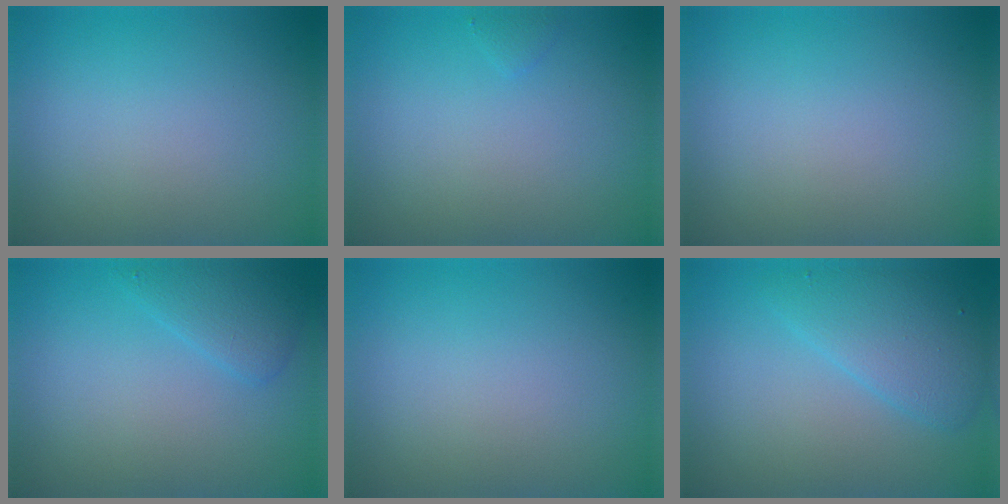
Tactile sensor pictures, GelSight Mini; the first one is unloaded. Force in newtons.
{"total": 0.5, "press": 0.5, "slide": 0.0}
{"total": 0.0}
{"total": 2.1, "press": 2.0, "slide": 0.2}
{"total": 0.0}
{"total": 3.4, "press": 3.4, "slide": 0.2}